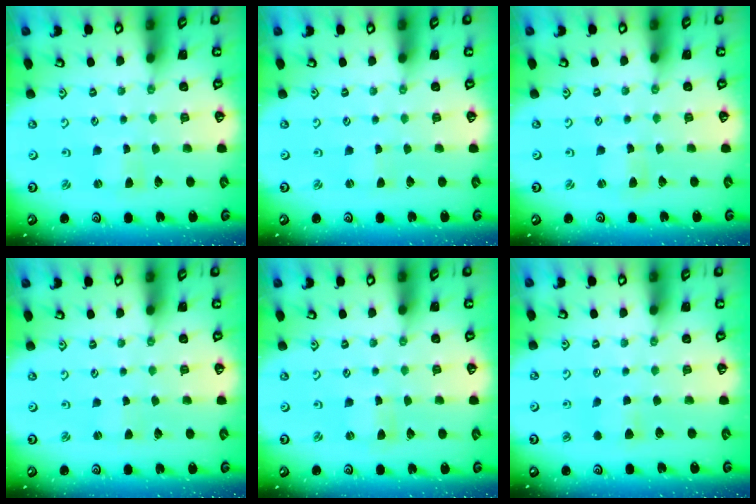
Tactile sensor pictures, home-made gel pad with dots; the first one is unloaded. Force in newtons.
{"total": 0.0}
{"total": 0.7, "press": 0.7, "slide": 0.2}
{"total": 0.0}
{"total": 0.0}
{"total": 4.5, "press": 4.5, "slide": 0.7}